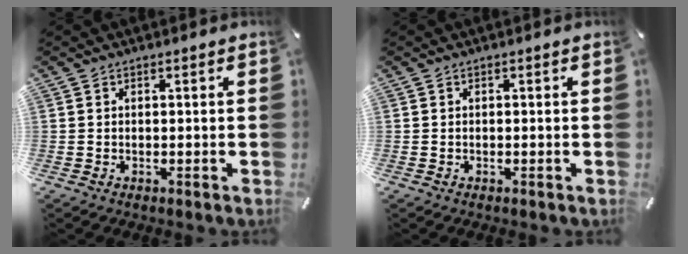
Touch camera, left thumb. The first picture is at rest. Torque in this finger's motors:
{"motor_torque": [0.06, 0.06, 0.02, -0.03, 0.00]}